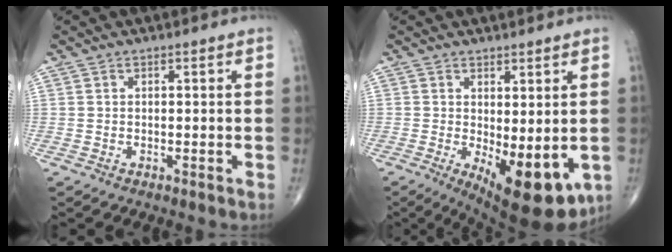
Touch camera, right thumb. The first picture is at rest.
{"total": 12.5, "force": [-2.9, 5.0, 11.1], "torque": [-0.142, -0.026, -0.025]}